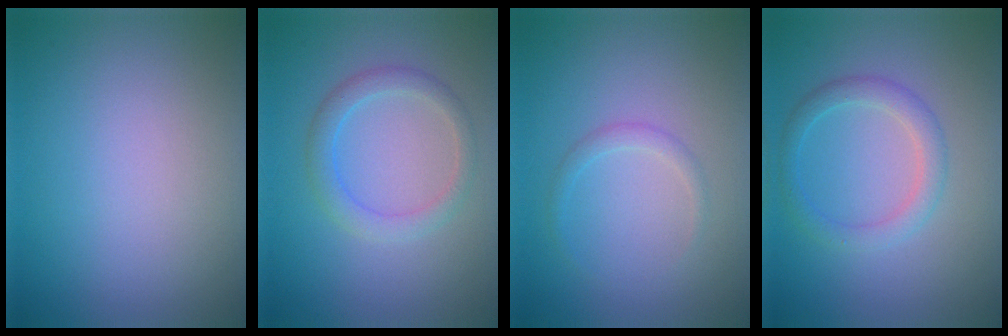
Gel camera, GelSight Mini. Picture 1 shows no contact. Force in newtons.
{"total": 2.4, "press": 2.4, "slide": 0.1}
{"total": 1.1, "press": 1.1, "slide": 0.1}
{"total": 2.4, "press": 2.4, "slide": 0.1}